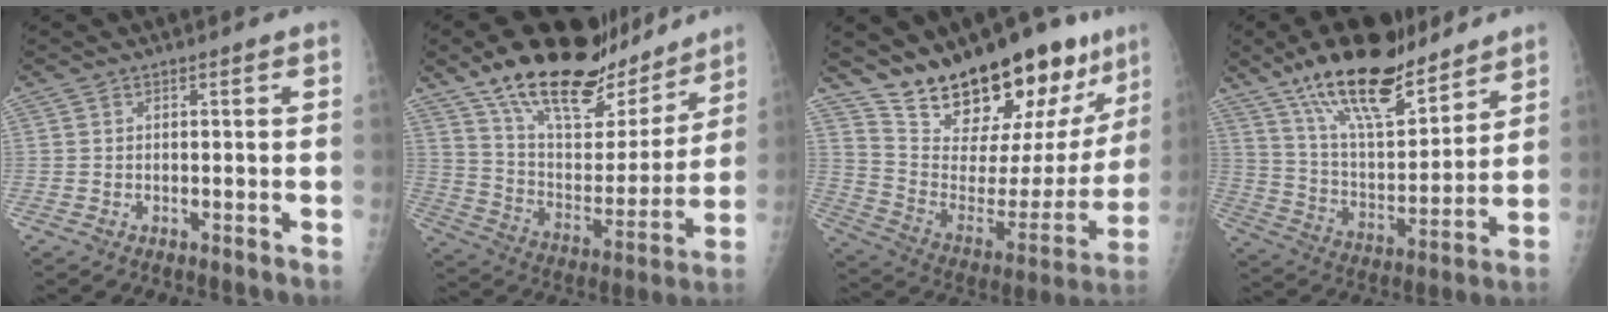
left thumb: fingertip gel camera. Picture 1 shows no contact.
{"total": 26.6, "force": [19.1, 11.1, 14.8], "torque": [-0.195, -0.069, 0.313]}
{"total": 27.0, "force": [20.7, 9.1, 14.7], "torque": [-0.191, -0.109, 0.316]}
{"total": 21.0, "force": [15.2, 7.2, 12.6], "torque": [-0.174, -0.076, 0.265]}